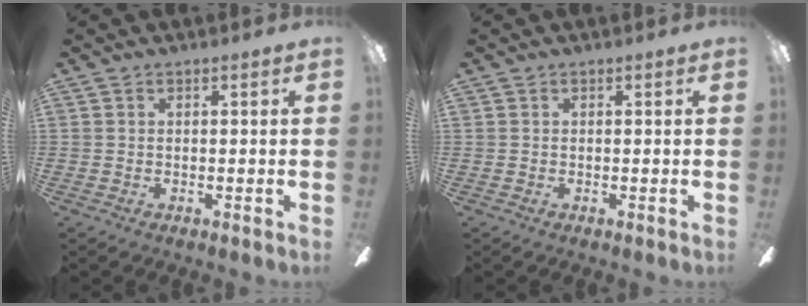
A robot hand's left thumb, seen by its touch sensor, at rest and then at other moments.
{"total": 0.0}